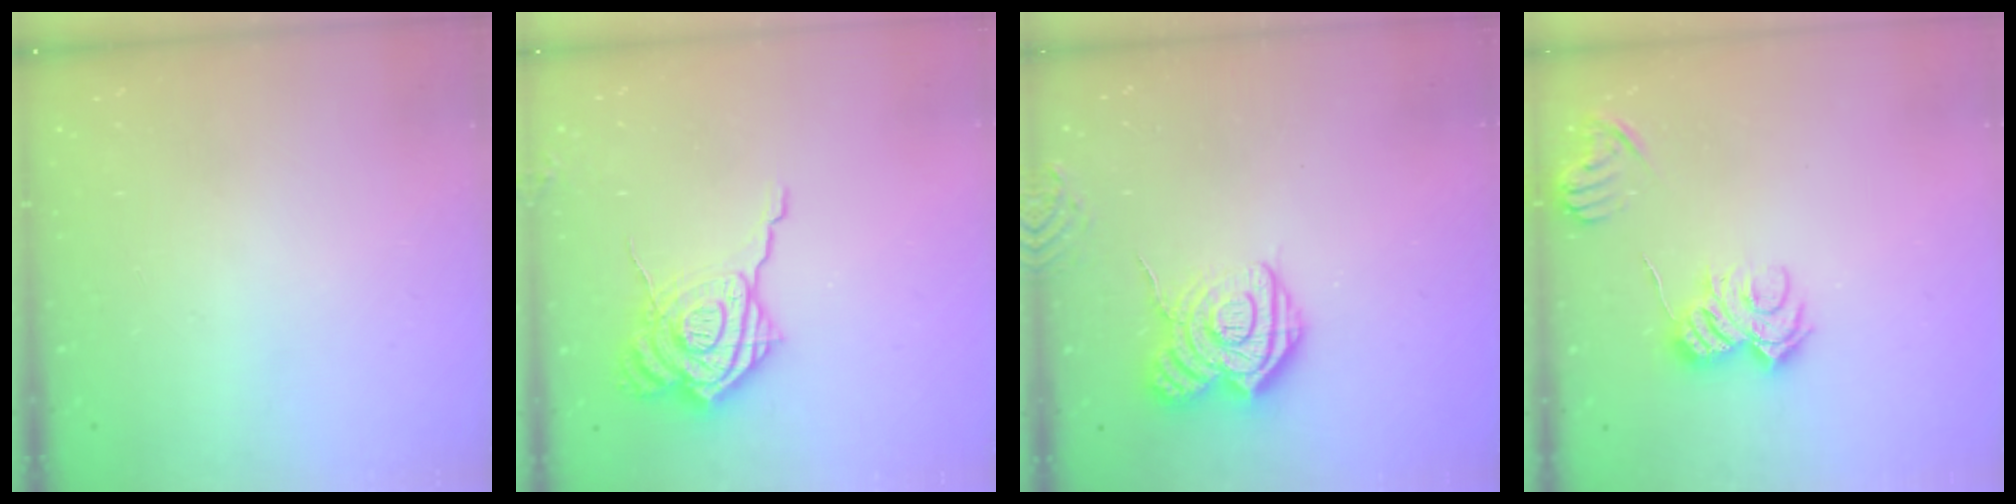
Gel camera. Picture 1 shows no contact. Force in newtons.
{"total": 17.0, "press": 16.9, "slide": 1.6}
{"total": 14.2, "press": 14.2, "slide": 1.1}
{"total": 9.4, "press": 9.3, "slide": 0.5}